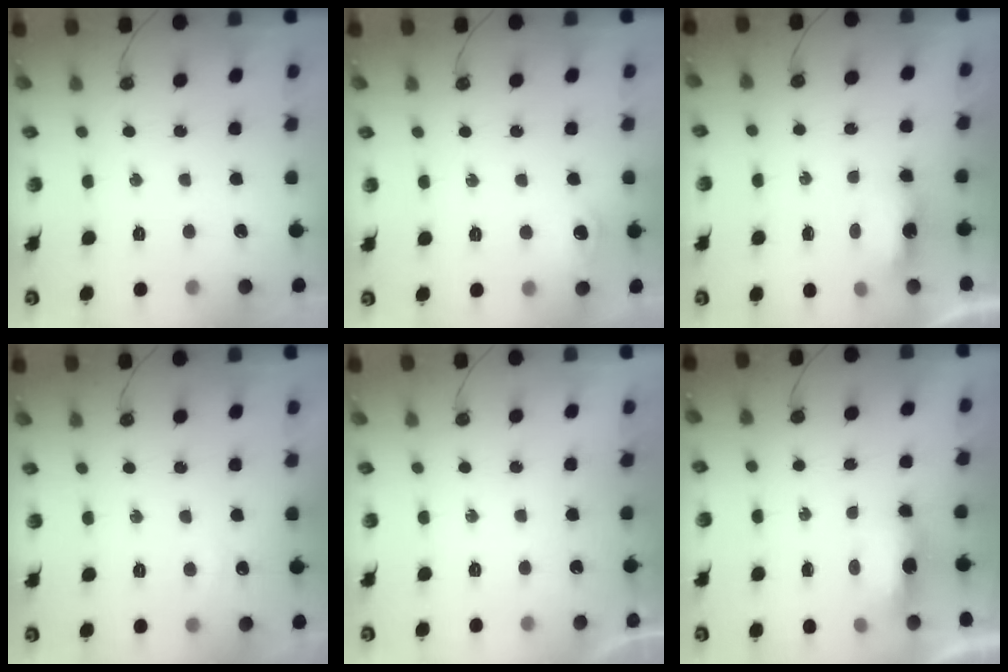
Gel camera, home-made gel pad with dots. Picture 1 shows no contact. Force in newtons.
{"total": 7.1, "press": 7.1, "slide": 0.5}
{"total": 5.2, "press": 5.2, "slide": 0.6}
{"total": 3.5, "press": 2.8, "slide": 2.2}
{"total": 0.0}
{"total": 6.3, "press": 6.2, "slide": 1.0}